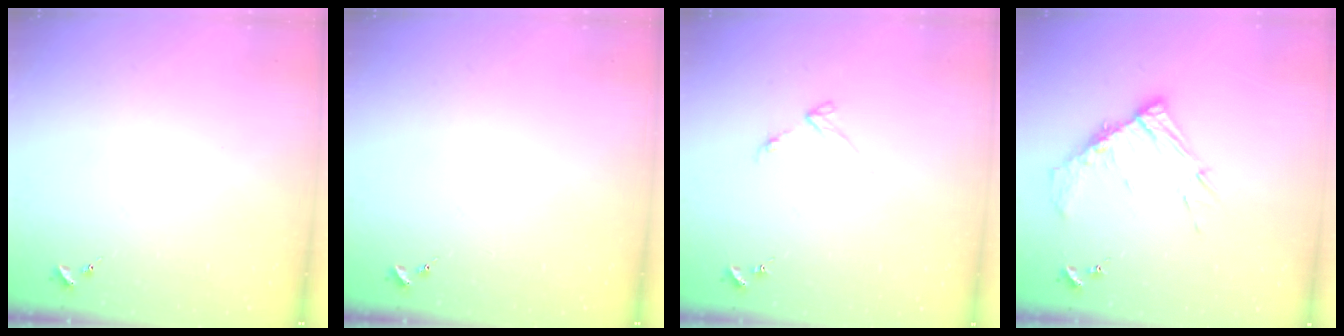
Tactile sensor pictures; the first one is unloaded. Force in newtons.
{"total": 0.0}
{"total": 3.4, "press": 3.4, "slide": 0.4}
{"total": 11.1, "press": 11.0, "slide": 1.1}